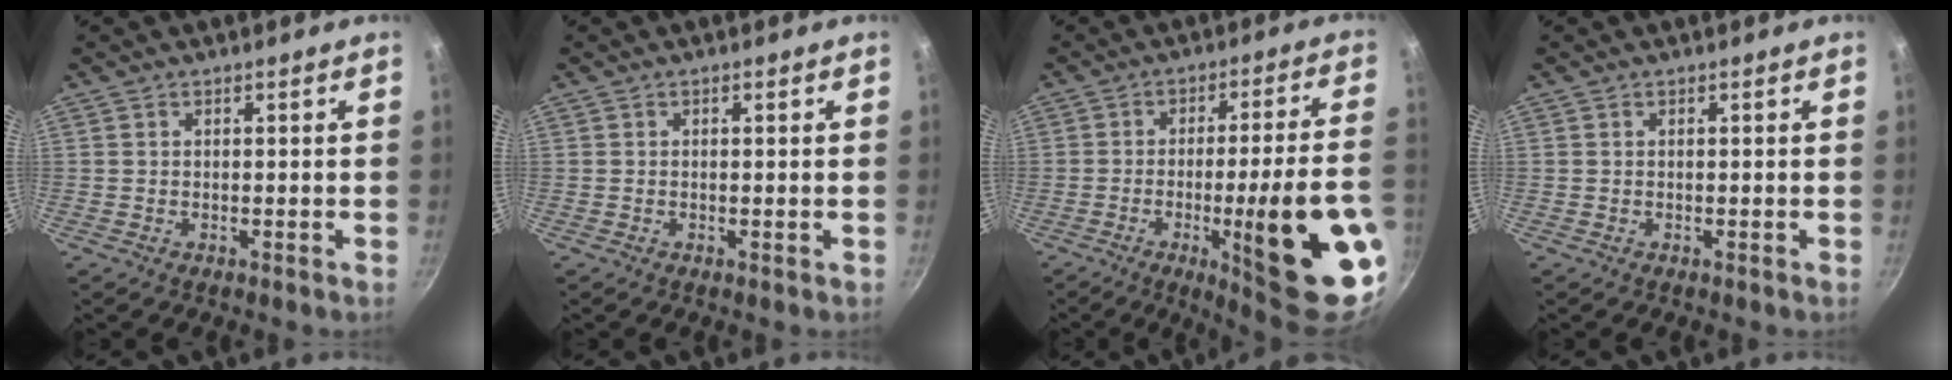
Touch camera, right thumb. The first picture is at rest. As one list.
[{"total": 0.6, "force": [0.1, 0.1, 0.5], "torque": [-0.010, 0.001, 0.001]}, {"total": 23.2, "force": [-7.2, 3.7, 21.8], "torque": [-0.280, 0.021, -0.091]}, {"total": 0.0}]